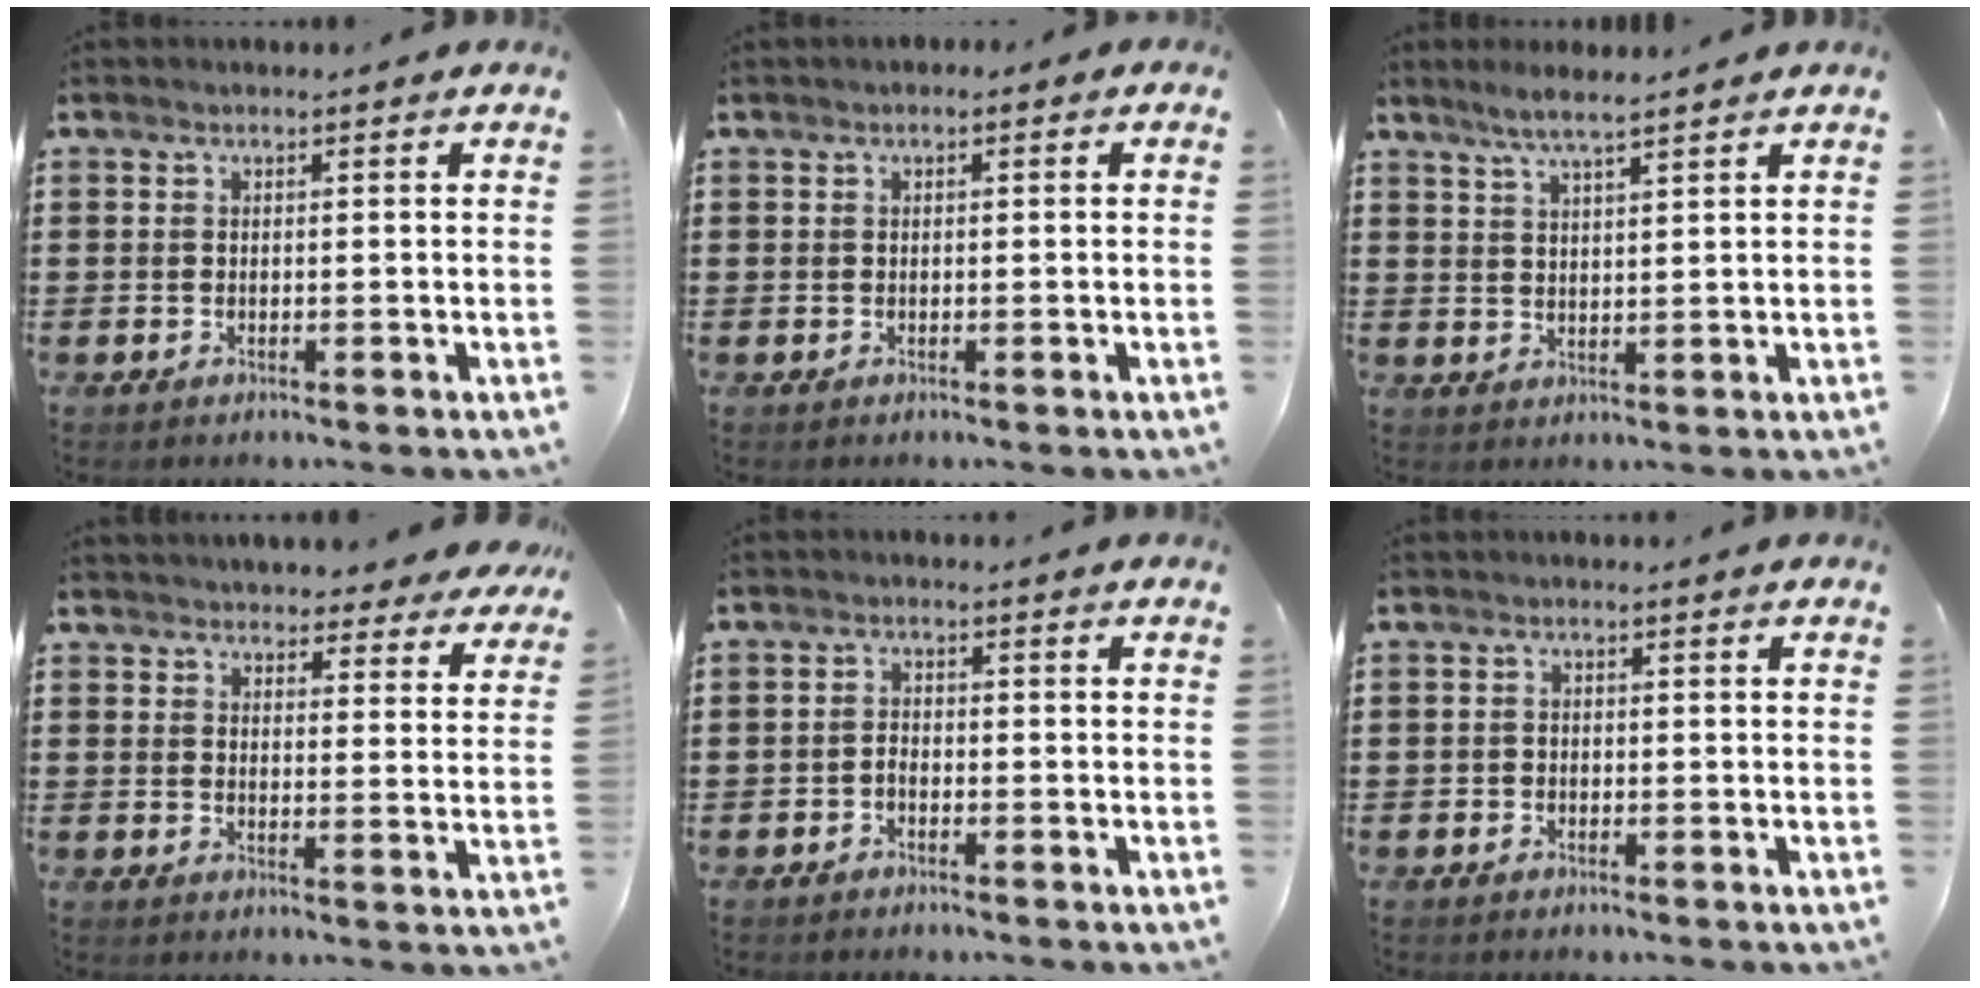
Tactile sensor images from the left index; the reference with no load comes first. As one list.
[{"total": 0.6, "force": [-0.2, 0.4, 0.4], "torque": [-0.008, 0.002, -0.004]}, {"total": 3.9, "force": [3.1, 0.2, 2.3], "torque": [-0.052, 0.001, 0.056]}, {"total": 4.1, "force": [4.0, 0.4, 0.4], "torque": [-0.017, -0.021, 0.073]}, {"total": 1.3, "force": [-1.0, 0.7, 0.5], "torque": [-0.015, 0.003, -0.021]}, {"total": 0.9, "force": [-0.6, 0.7, 0.1], "torque": [-0.004, 0.002, -0.013]}]